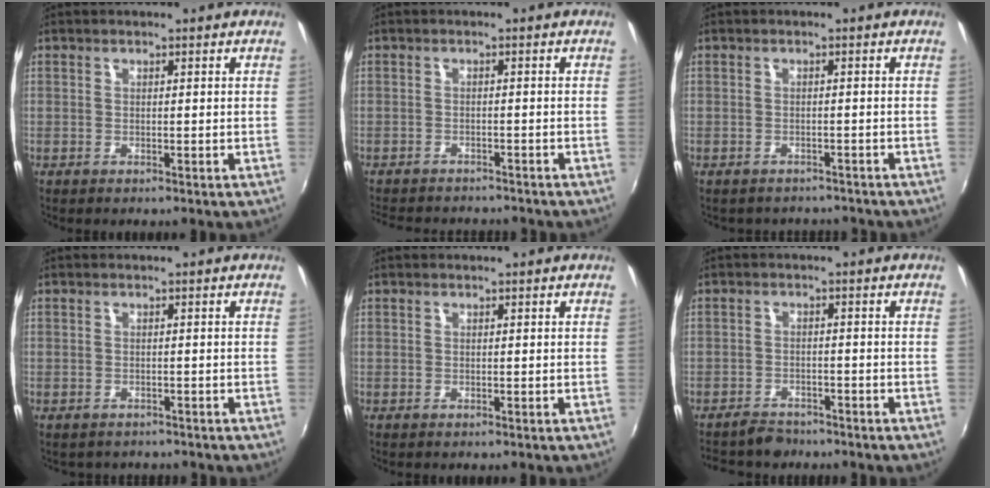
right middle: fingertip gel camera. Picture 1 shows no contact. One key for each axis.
{"total": 9.1, "fx": -8.2, "fy": 2.3, "fz": 3.1, "tx": -0.076, "ty": -0.016, "tz": -0.119}
{"total": 4.6, "fx": -4.1, "fy": 1.8, "fz": 1.1, "tx": -0.024, "ty": -0.011, "tz": -0.052}
{"total": 1.9, "fx": -1.7, "fy": 0.9, "fz": 0.4, "tx": -0.013, "ty": -0.006, "tz": -0.021}
{"total": 0.0}
{"total": 4.3, "fx": -3.9, "fy": 1.7, "fz": 0.6, "tx": -0.029, "ty": -0.001, "tz": -0.067}